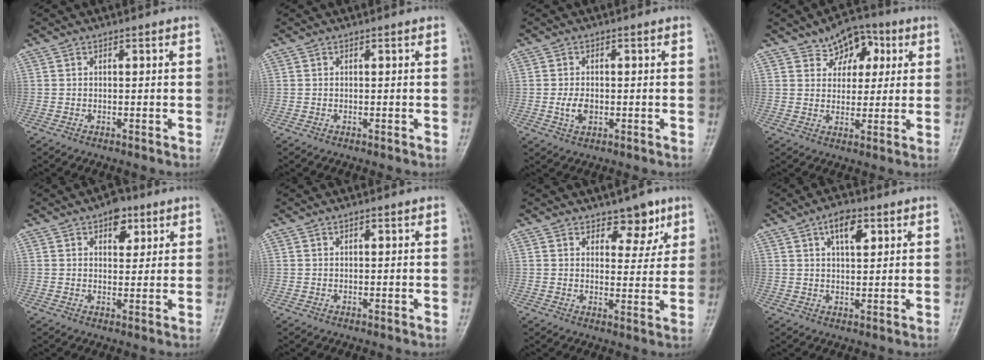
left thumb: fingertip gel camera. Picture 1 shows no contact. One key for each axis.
{"total": 0.0}
{"total": 3.4, "fx": -0.7, "fy": 2.2, "fz": 2.5, "tx": -0.042, "ty": -0.001, "tz": -0.011}
{"total": 8.8, "fx": 4.0, "fy": 6.1, "fz": 5.0, "tx": -0.026, "ty": -0.006, "tz": 0.053}
{"total": 5.5, "fx": 3.0, "fy": 3.3, "fz": 3.2, "tx": -0.017, "ty": -0.010, "tz": 0.038}
{"total": 0.6, "fx": 0.4, "fy": 0.3, "fz": 0.4, "tx": -0.005, "ty": -0.001, "tz": 0.006}
{"total": 5.9, "fx": 4.0, "fy": 3.3, "fz": 2.9, "tx": -0.005, "ty": -0.025, "tz": 0.056}
{"total": 5.9, "fx": 2.7, "fy": 2.7, "fz": 4.4, "tx": -0.062, "ty": -0.006, "tz": 0.042}